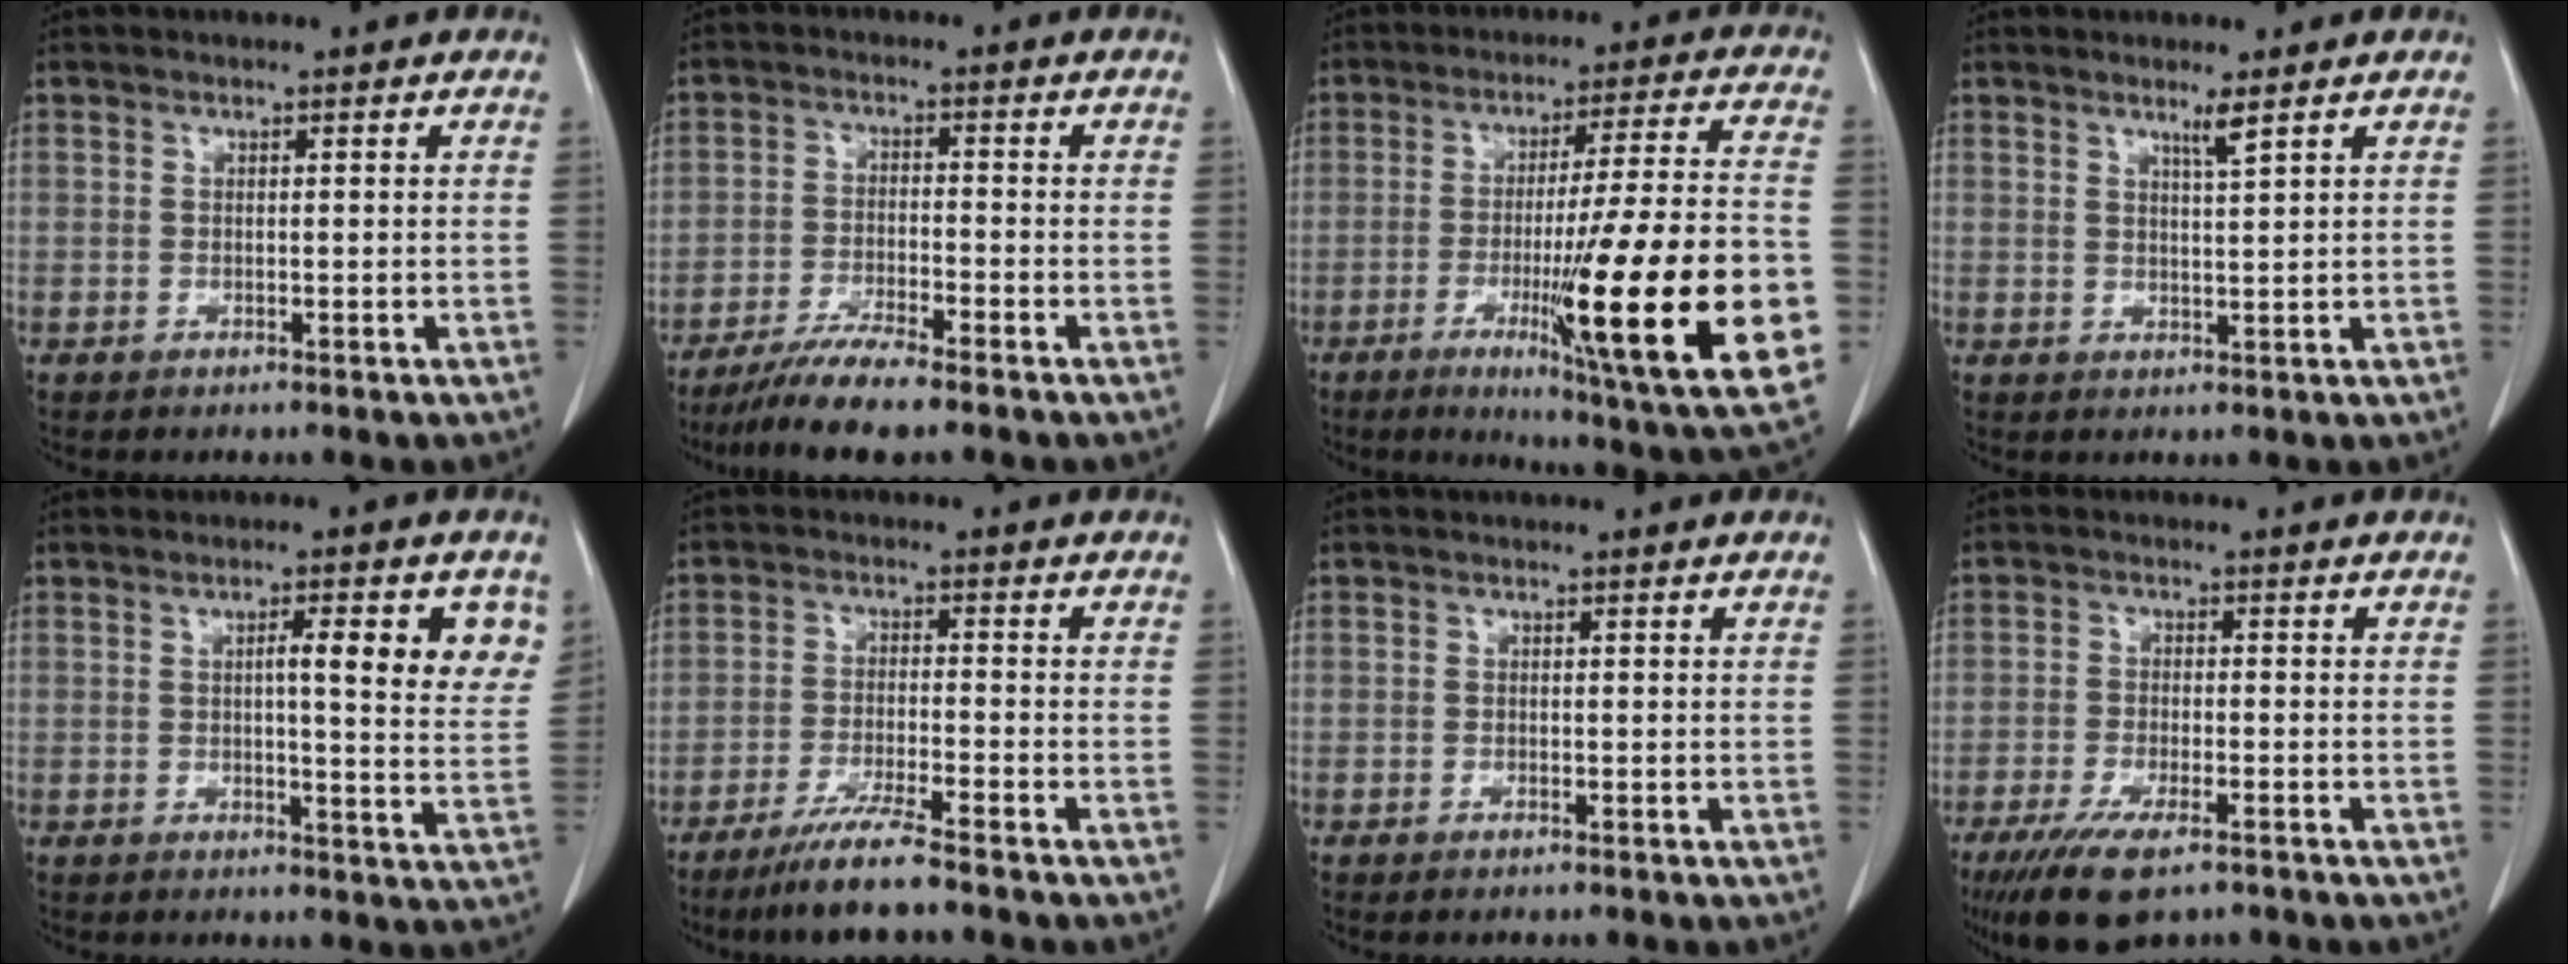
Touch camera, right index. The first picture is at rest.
{"total": 6.0, "force": [-4.8, 0.0, 3.5], "torque": [-0.068, -0.019, -0.092]}
{"total": 25.6, "force": [-6.5, 0.5, 24.7], "torque": [-0.311, -0.036, -0.100]}
{"total": 2.1, "force": [1.5, -0.5, 1.4], "torque": [-0.027, -0.009, 0.029]}
{"total": 9.1, "force": [3.1, 1.3, 8.5], "torque": [-0.104, 0.003, 0.033]}
{"total": 7.1, "force": [-5.6, -0.5, 4.2], "torque": [-0.076, -0.022, -0.103]}
{"total": 0.6, "force": [-0.5, 0.1, 0.3], "torque": [-0.007, 0.000, -0.004]}
{"total": 9.2, "force": [-6.3, 2.6, 6.3], "torque": [-0.110, -0.017, -0.101]}